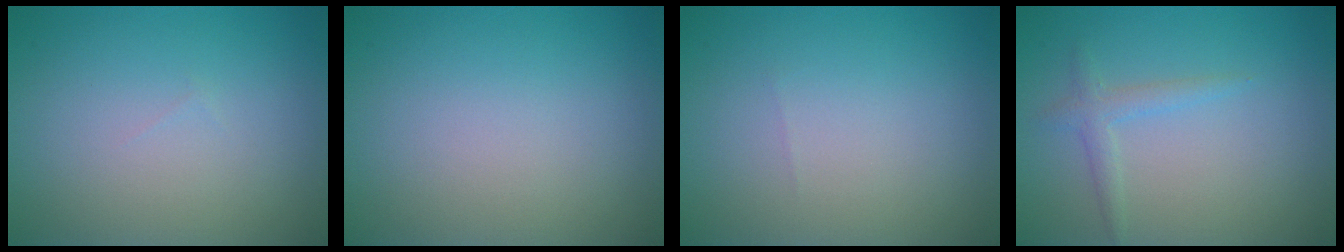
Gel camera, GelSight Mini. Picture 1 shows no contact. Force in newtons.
{"total": 0.0}
{"total": 0.0}
{"total": 0.9, "press": 0.9, "slide": 0.1}